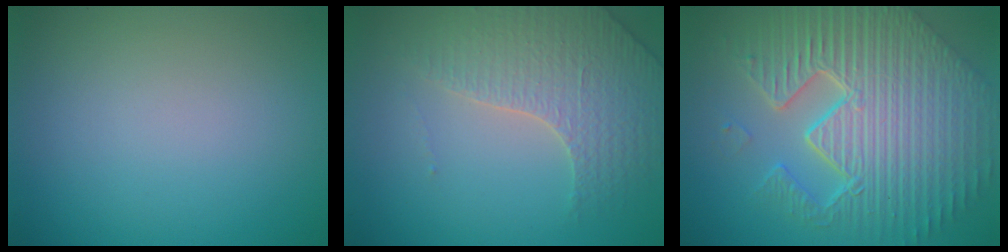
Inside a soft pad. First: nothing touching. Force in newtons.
{"total": 3.3, "press": 3.2, "slide": 0.9}
{"total": 11.4, "press": 7.4, "slide": 8.7}